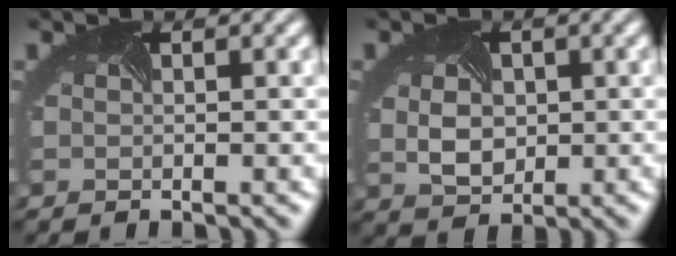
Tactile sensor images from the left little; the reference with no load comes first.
{"total": 3.2, "force": [0.1, 2.5, 1.9], "torque": [-0.047, -0.008, 0.012]}